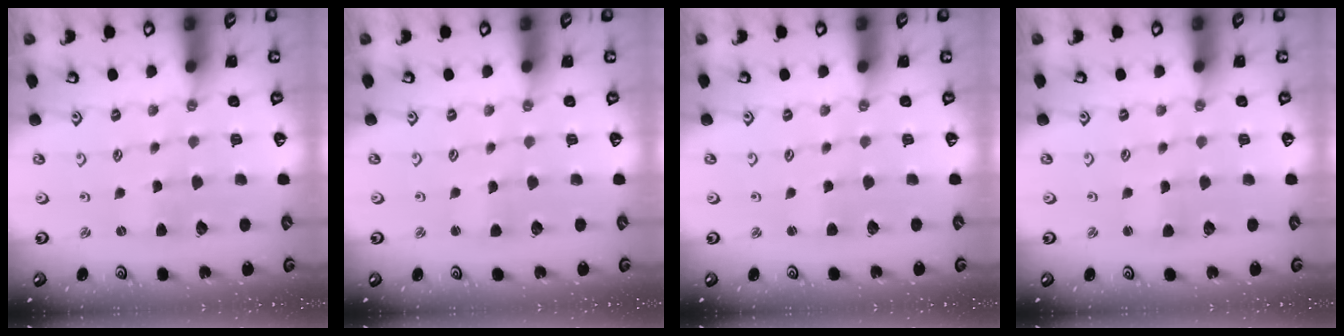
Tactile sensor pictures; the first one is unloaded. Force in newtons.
{"total": 1.6, "press": 1.6, "slide": 0.3}
{"total": 2.1, "press": 2.1, "slide": 0.3}
{"total": 0.8, "press": 0.8, "slide": 0.1}